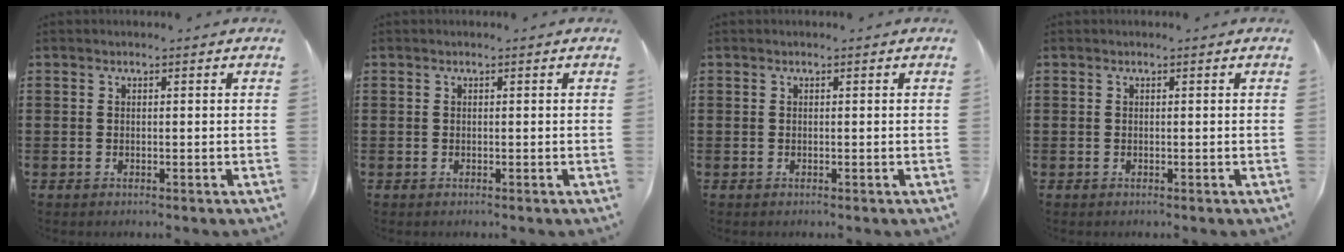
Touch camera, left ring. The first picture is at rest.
{"total": 0.0}
{"total": 0.0}
{"total": 0.0}